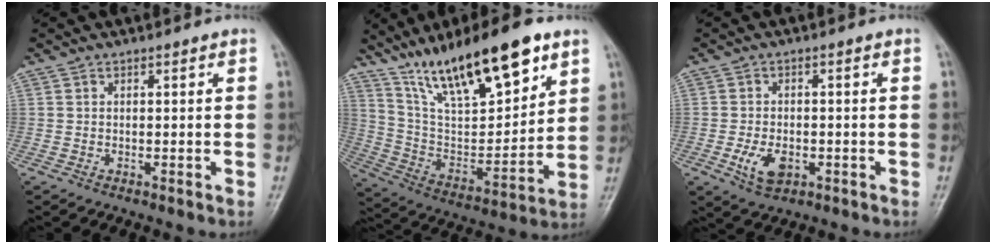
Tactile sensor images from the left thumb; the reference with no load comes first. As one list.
[{"total": 22.7, "force": [14.6, 7.1, 15.8], "torque": [-0.237, -0.048, 0.264]}, {"total": 5.6, "force": [-1.9, 3.5, 4.0], "torque": [-0.072, 0.000, -0.030]}]